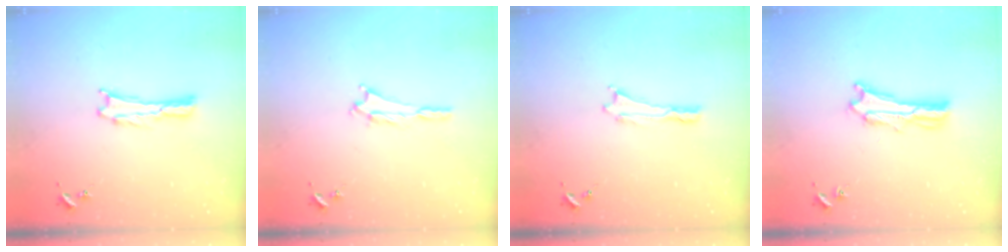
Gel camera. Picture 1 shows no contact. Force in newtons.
{"total": 1.2, "press": 1.2, "slide": 0.2}
{"total": 0.0}
{"total": 4.0, "press": 4.0, "slide": 0.4}